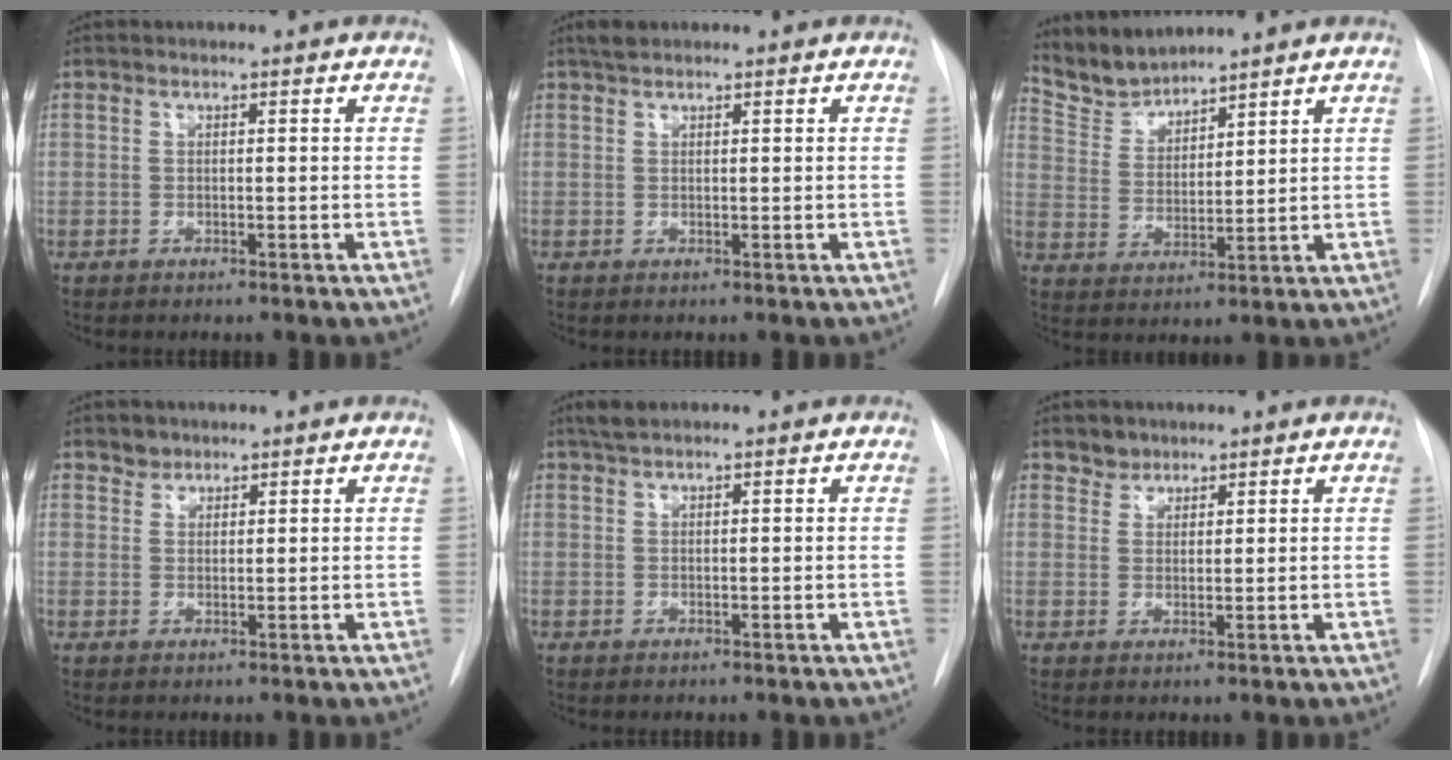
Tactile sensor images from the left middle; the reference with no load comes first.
{"total": 1.5, "force": [1.3, 0.5, 0.6], "torque": [-0.014, 0.011, 0.024]}
{"total": 6.6, "force": [6.5, 0.8, 0.2], "torque": [-0.016, 0.006, 0.143]}
{"total": 1.8, "force": [1.5, 1.1, -0.1], "torque": [0.006, 0.002, 0.021]}
{"total": 1.8, "force": [1.5, 0.3, 0.9], "torque": [-0.021, 0.012, 0.030]}
{"total": 2.4, "force": [1.9, 1.3, -0.2], "torque": [0.010, 0.004, 0.029]}